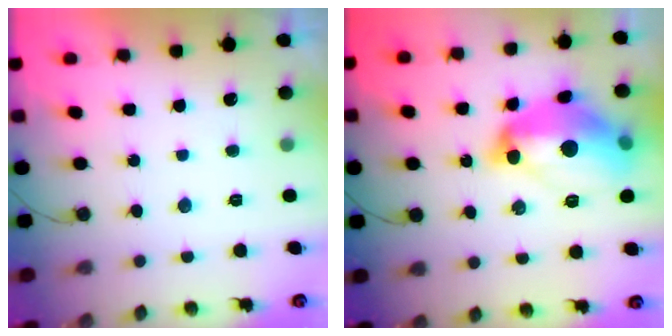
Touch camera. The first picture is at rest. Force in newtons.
{"total": 16.6, "press": 16.4, "slide": 2.0}